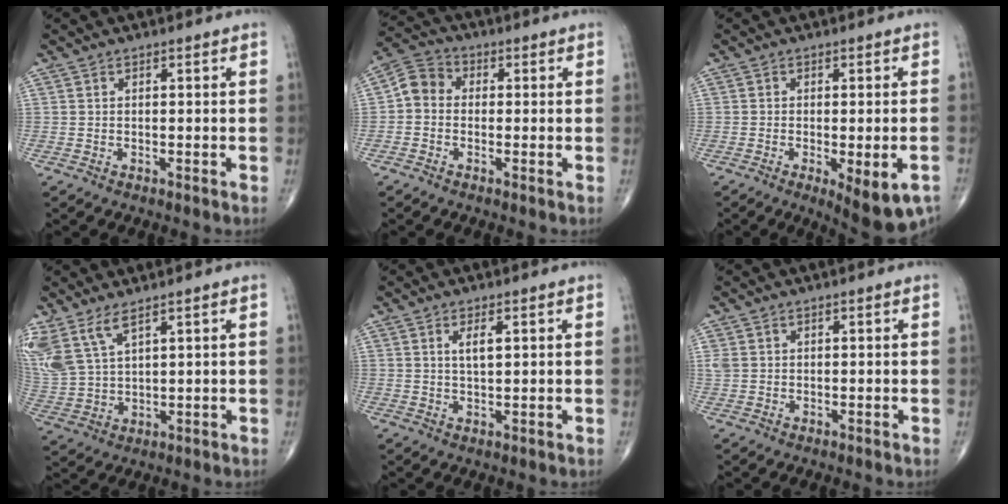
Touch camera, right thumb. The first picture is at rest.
{"total": 5.3, "force": [-0.4, 4.5, 2.8], "torque": [-0.037, 0.018, -0.027]}
{"total": 9.5, "force": [-4.3, 3.0, 7.9], "torque": [-0.102, 0.001, -0.056]}
{"total": 9.9, "force": [6.2, 4.0, 6.6], "torque": [-0.158, -0.017, 0.142]}
{"total": 3.2, "force": [1.2, 1.0, 2.8], "torque": [-0.052, -0.007, 0.022]}
{"total": 1.8, "force": [0.6, 1.4, 0.8], "torque": [-0.021, 0.005, 0.017]}